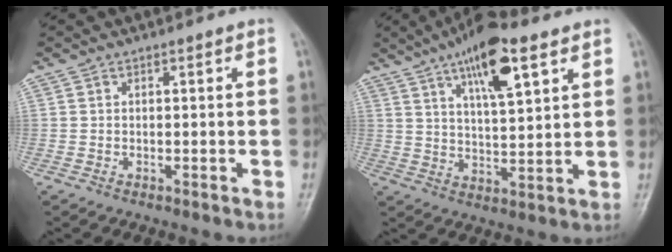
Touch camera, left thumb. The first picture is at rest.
{"total": 13.5, "force": [7.4, 4.2, 10.5], "torque": [-0.156, -0.025, 0.122]}